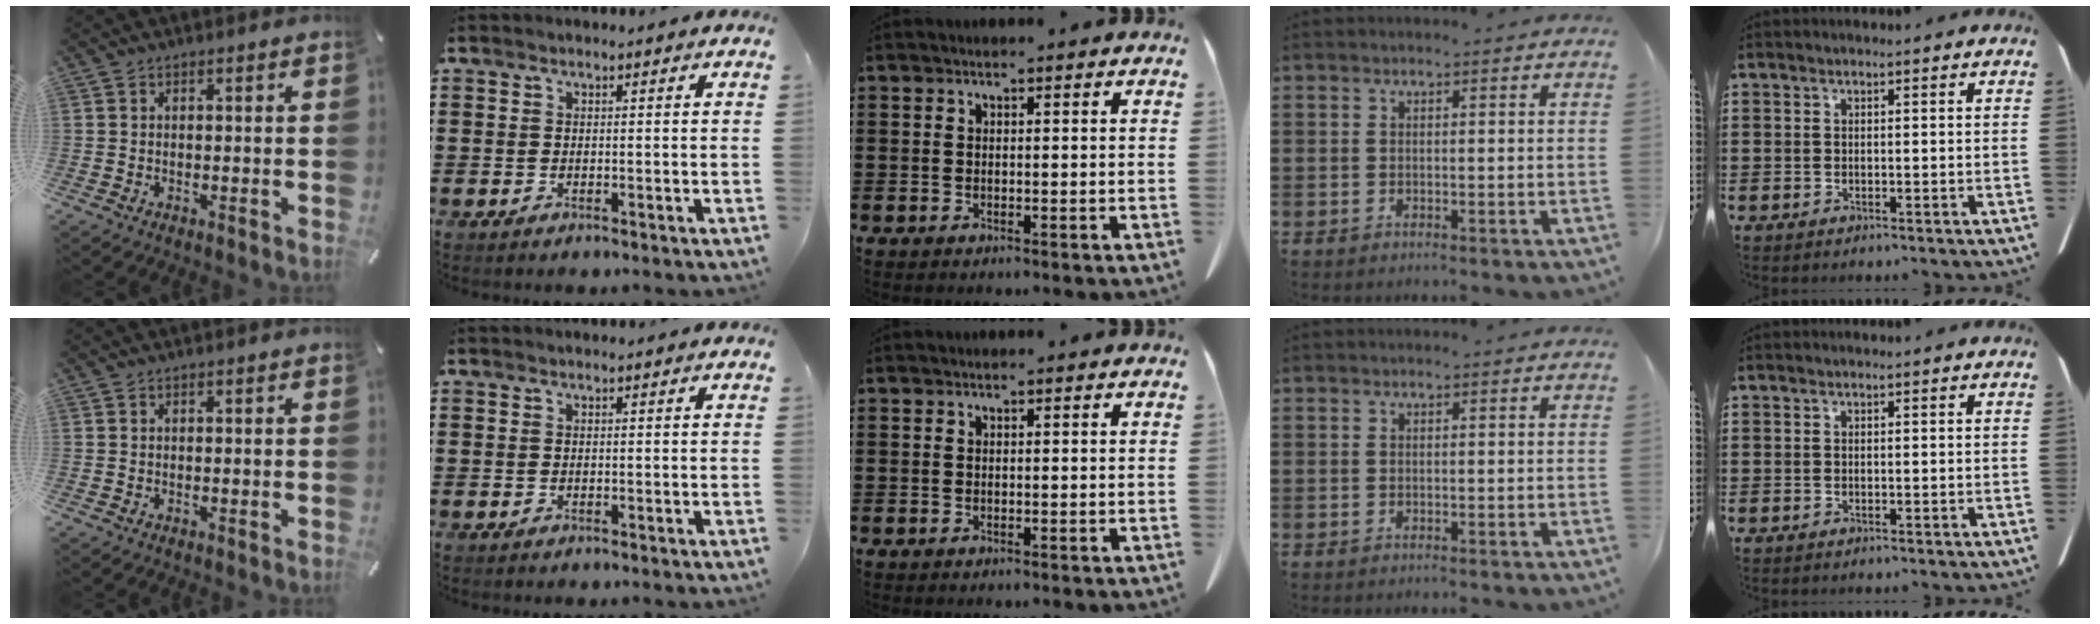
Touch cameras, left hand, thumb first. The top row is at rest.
{}